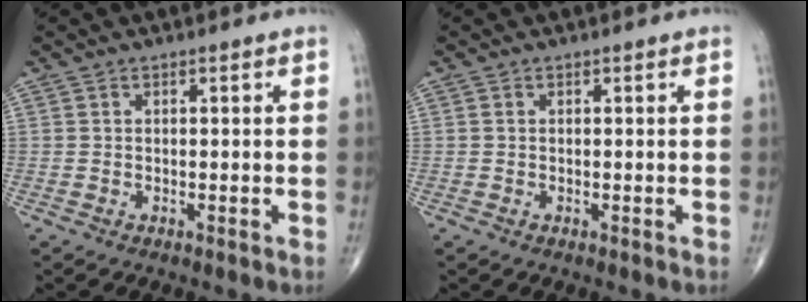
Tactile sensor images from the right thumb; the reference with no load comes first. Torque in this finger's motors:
{"motor_torque": [-0.54, 0.29, -0.45, -0.07, 0.09]}